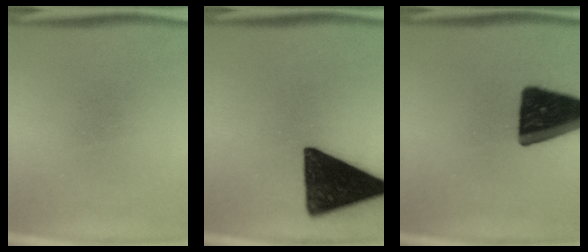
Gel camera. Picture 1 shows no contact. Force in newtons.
{"total": 17.6}
{"total": 18.7}